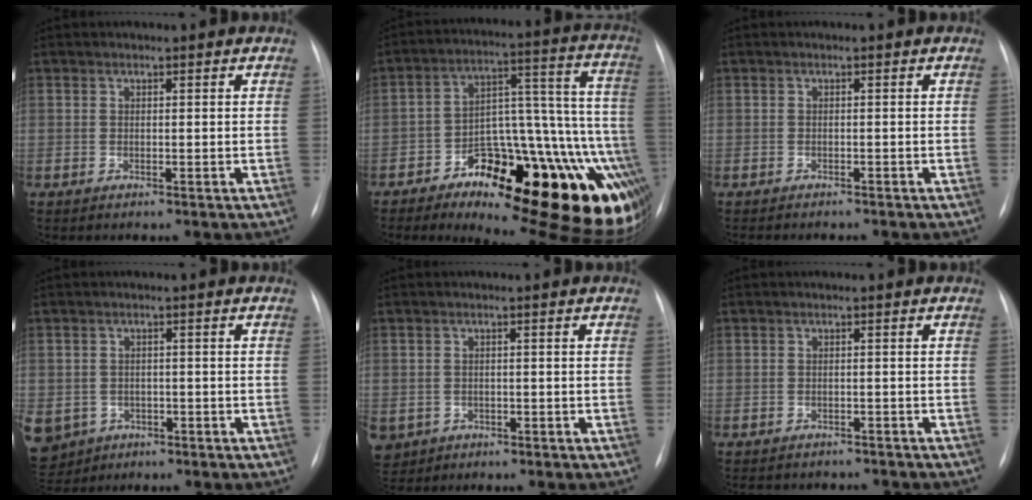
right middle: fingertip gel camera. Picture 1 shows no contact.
{"total": 32.1, "force": [-15.0, 9.7, 26.6], "torque": [-0.223, 0.037, -0.189]}
{"total": 4.9, "force": [-4.4, 1.2, 1.9], "torque": [-0.018, -0.002, -0.056]}
{"total": 12.3, "force": [-5.0, 10.5, 4.0], "torque": [-0.137, 0.004, -0.061]}
{"total": 5.9, "force": [-2.4, 5.2, 1.6], "torque": [-0.049, 0.004, -0.028]}
{"total": 6.5, "force": [-5.9, 2.4, 1.4], "torque": [-0.016, 0.005, -0.067]}